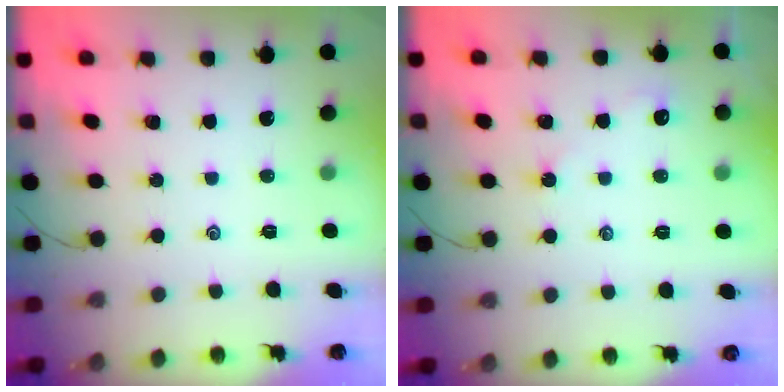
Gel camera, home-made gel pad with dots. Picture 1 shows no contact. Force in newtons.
{"total": 1.9, "press": 1.8, "slide": 0.4}